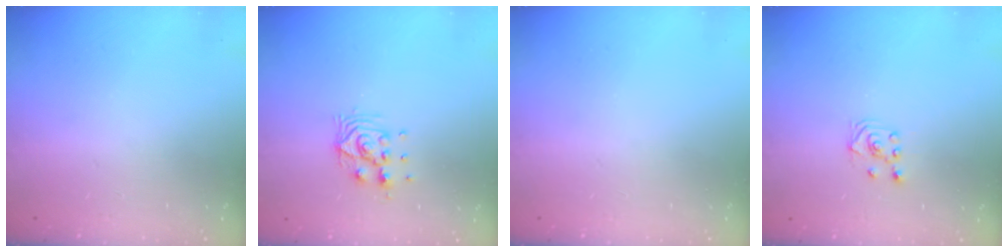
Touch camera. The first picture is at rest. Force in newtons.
{"total": 8.4, "press": 8.4, "slide": 0.6}
{"total": 0.0}
{"total": 2.3, "press": 2.2, "slide": 0.6}